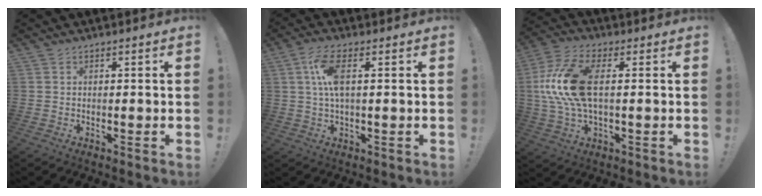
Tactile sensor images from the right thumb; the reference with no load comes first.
{"total": 8.5, "force": [1.7, 2.7, 7.9], "torque": [-0.161, -0.002, 0.029]}
{"total": 16.8, "force": [1.7, 8.2, 14.6], "torque": [-0.296, -0.001, 0.032]}